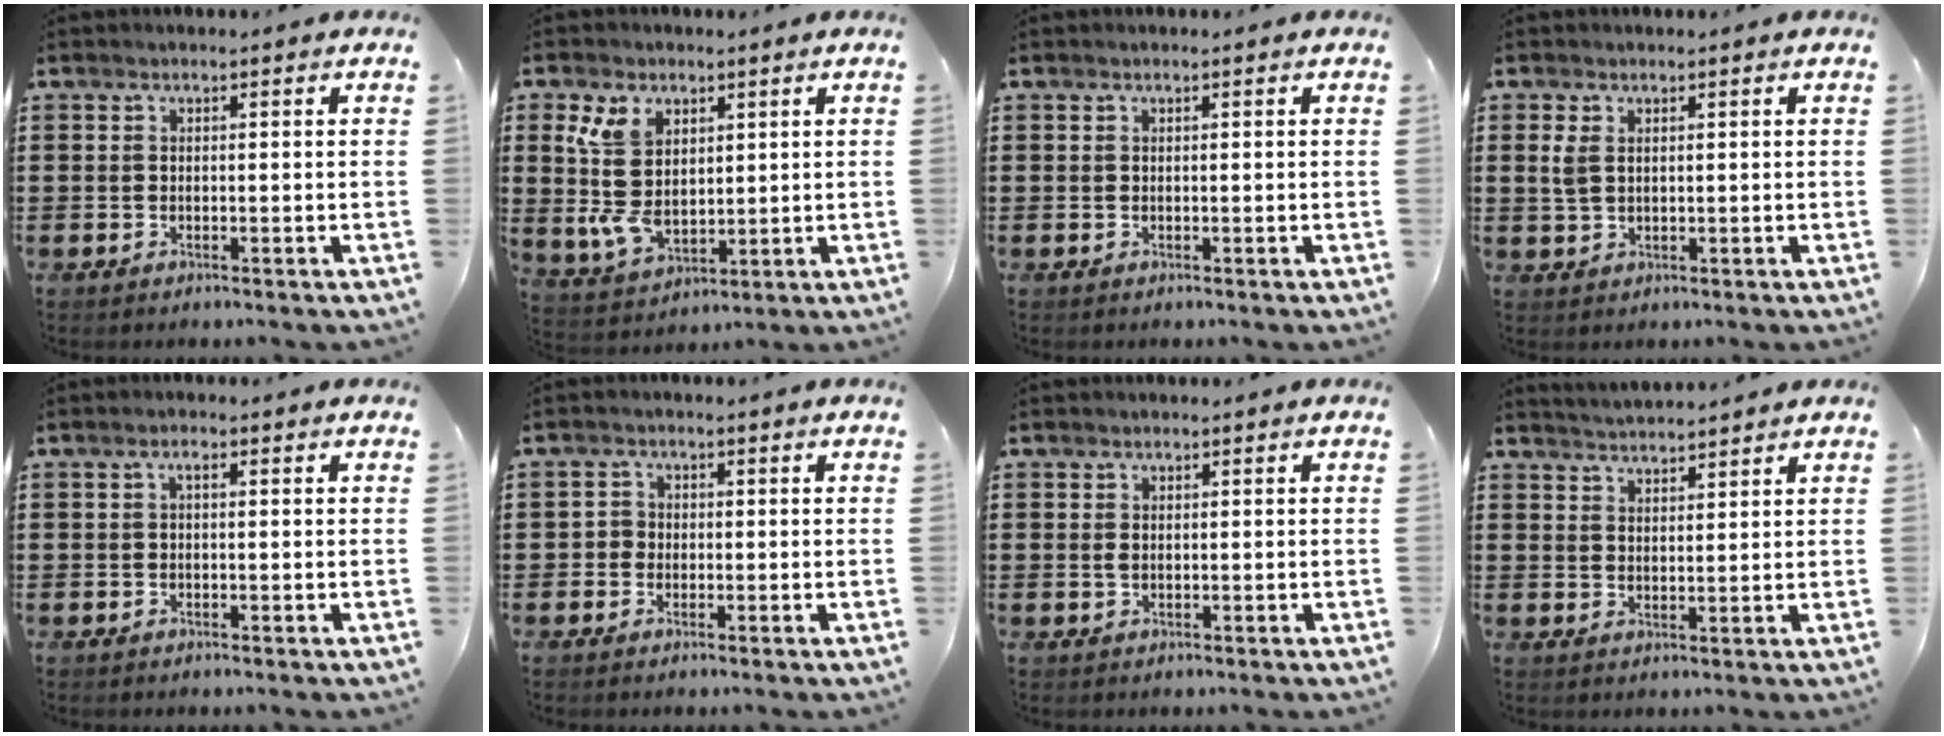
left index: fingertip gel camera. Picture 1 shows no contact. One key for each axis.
{"total": 9.1, "fx": 2.4, "fy": 6.1, "fz": 6.4, "tx": -0.166, "ty": 0.005, "tz": 0.042}
{"total": 0.0}
{"total": 2.3, "fx": 0.6, "fy": 1.5, "fz": 1.7, "tx": -0.046, "ty": 0.006, "tz": 0.008}
{"total": 1.0, "fx": 0.0, "fy": 0.4, "fz": 0.9, "tx": -0.017, "ty": 0.002, "tz": -0.001}
{"total": 1.6, "fx": -0.2, "fy": 1.6, "fz": 0.5, "tx": -0.016, "ty": 0.004, "tz": -0.007}
{"total": 1.1, "fx": 0.1, "fy": 0.8, "fz": 0.7, "tx": -0.016, "ty": 0.006, "tz": 0.002}
{"total": 2.8, "fx": 2.7, "fy": -0.4, "fz": -0.1, "tx": -0.007, "ty": -0.010, "tz": 0.051}